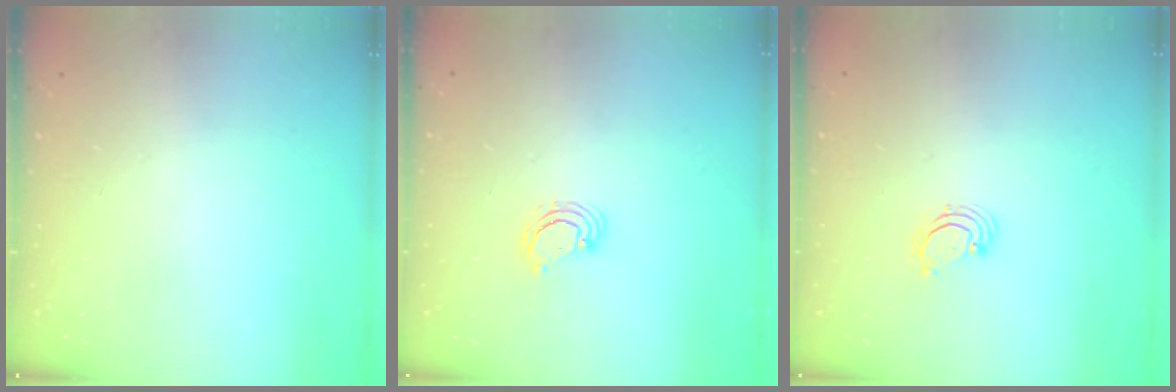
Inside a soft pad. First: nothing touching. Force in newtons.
{"total": 2.9, "press": 2.9, "slide": 0.3}
{"total": 2.7, "press": 2.7, "slide": 0.3}